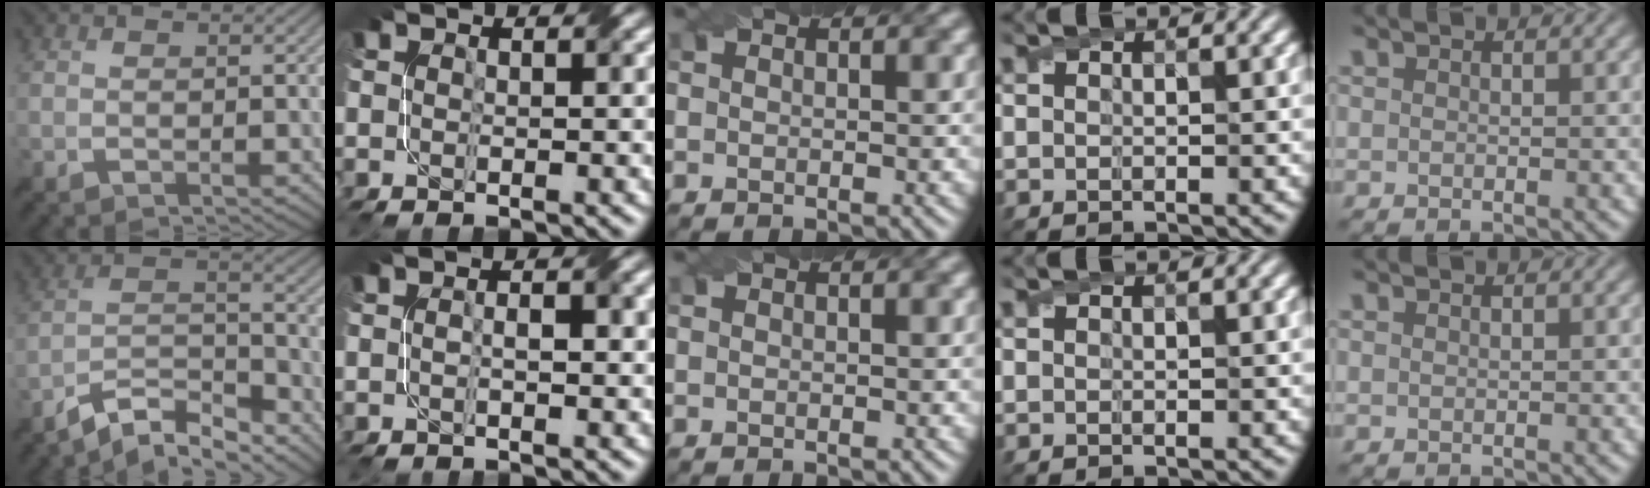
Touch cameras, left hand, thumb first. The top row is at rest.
{"thumb": {"total": 9.1, "force": [-7.6, 2.1, 4.4], "torque": [-0.076, 0.011, -0.150]}, "index": {"total": 1.6, "force": [-0.1, 0.4, 1.5], "torque": [-0.028, 0.004, -0.002]}}